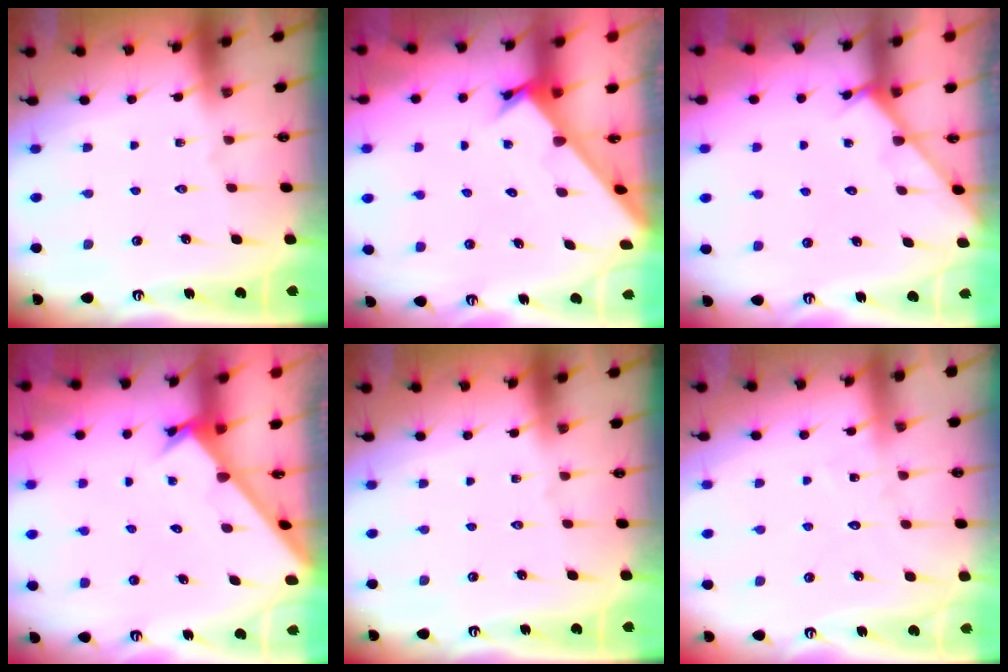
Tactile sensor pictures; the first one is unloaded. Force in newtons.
{"total": 2.2, "press": 2.2, "slide": 0.2}
{"total": 4.0, "press": 3.9, "slide": 0.3}
{"total": 2.5, "press": 2.5, "slide": 0.1}
{"total": 0.0}
{"total": 6.3, "press": 6.3, "slide": 0.5}